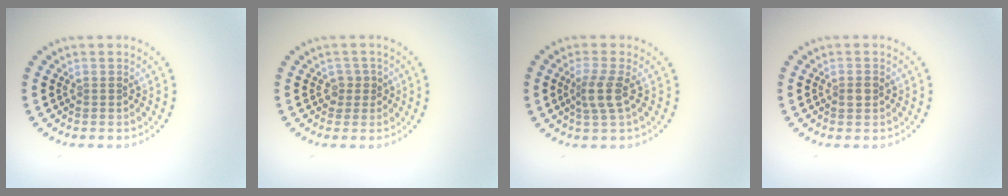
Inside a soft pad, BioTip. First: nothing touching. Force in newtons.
{"total": 1.4, "press": 1.0, "slide": 1.0}
{"total": 2.5, "press": 2.0, "slide": 1.5}
{"total": 1.3, "press": 1.3, "slide": 0.0}